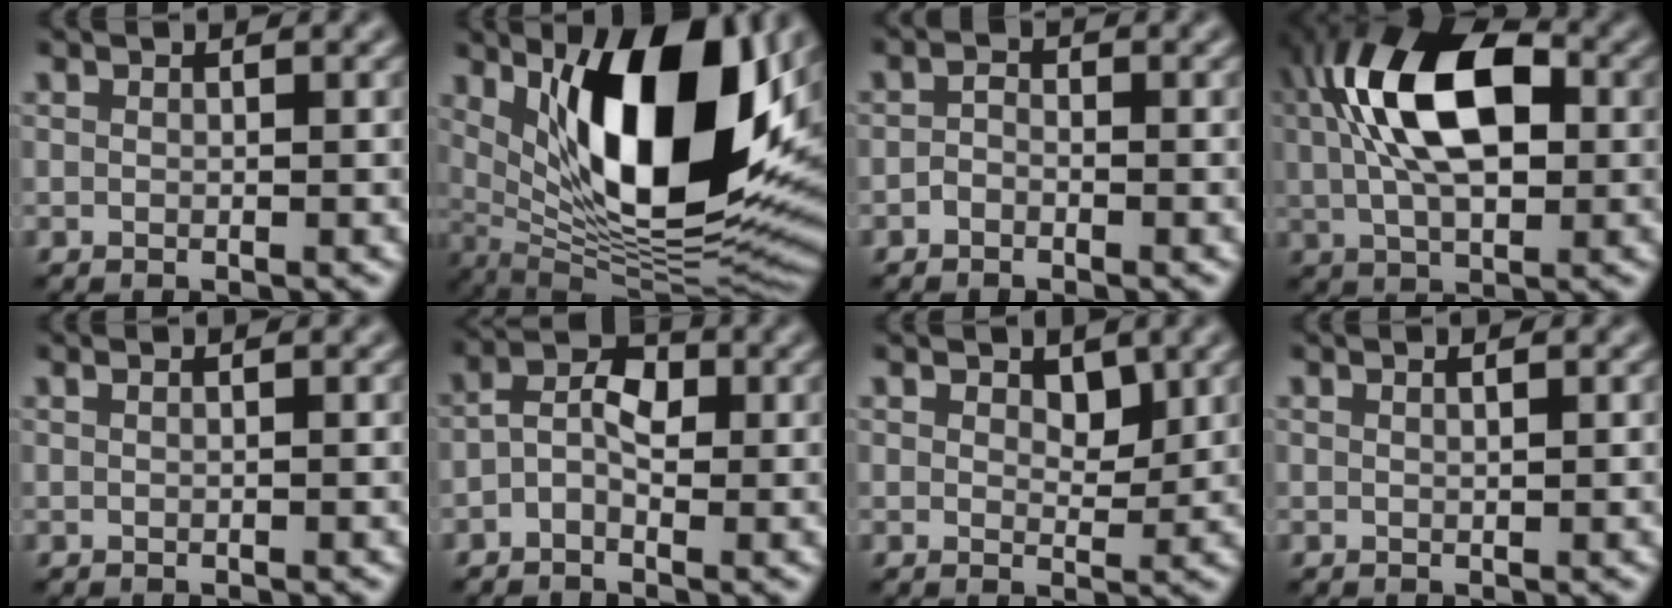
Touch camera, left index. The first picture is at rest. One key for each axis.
{"total": 15.7, "fx": 4.1, "fy": 6.4, "fz": 13.8, "tx": -0.206, "ty": -0.018, "tz": 0.067}
{"total": 1.2, "fx": -0.9, "fy": 0.6, "fz": 0.4, "tx": -0.015, "ty": 0.000, "tz": -0.020}
{"total": 10.6, "fx": 1.9, "fy": 5.5, "fz": 8.9, "tx": -0.161, "ty": 0.019, "tz": 0.023}
{"total": 0.8, "fx": 0.4, "fy": 0.4, "fz": 0.6, "tx": -0.007, "ty": -0.005, "tz": -0.004}
{"total": 3.6, "fx": -0.6, "fy": 2.1, "fz": 2.8, "tx": -0.052, "ty": 0.008, "tz": -0.020}
{"total": 1.6, "fx": 0.9, "fy": 0.9, "fz": 1.0, "tx": -0.020, "ty": -0.009, "tz": 0.015}
{"total": 0.6, "fx": 0.2, "fy": 0.1, "fz": 0.5, "tx": -0.010, "ty": 0.000, "tz": 0.002}